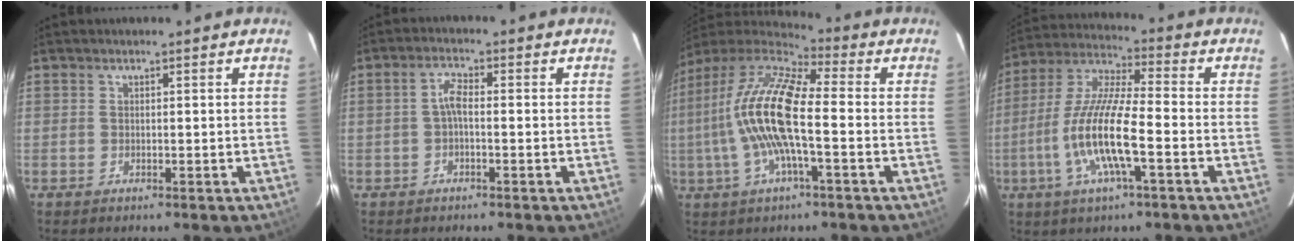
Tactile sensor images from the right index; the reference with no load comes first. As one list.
[{"total": 2.6, "force": [-0.6, 0.8, 2.4], "torque": [-0.051, 0.010, -0.013]}, {"total": 16.5, "force": [-1.5, 3.7, 16.0], "torque": [-0.305, 0.002, -0.039]}, {"total": 13.9, "force": [-4.3, 2.1, 13.1], "torque": [-0.268, -0.005, -0.087]}]